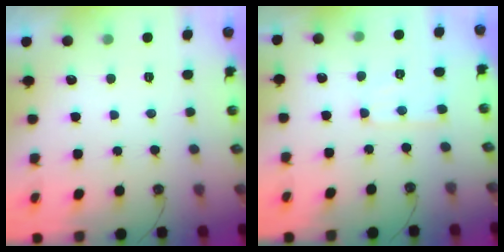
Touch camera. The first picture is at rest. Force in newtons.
{"total": 4.6, "press": 4.6, "slide": 0.4}